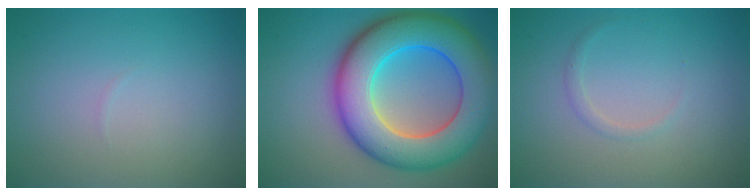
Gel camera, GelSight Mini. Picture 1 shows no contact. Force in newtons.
{"total": 12.5, "press": 12.5, "slide": 0.3}
{"total": 0.8, "press": 0.8, "slide": 0.0}